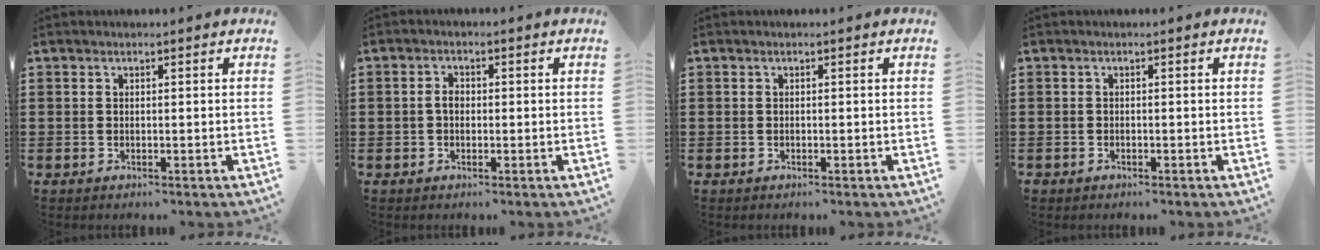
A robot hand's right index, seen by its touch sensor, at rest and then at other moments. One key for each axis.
{"total": 2.0, "fx": -0.1, "fy": 1.2, "fz": 1.5, "tx": -0.030, "ty": 0.004, "tz": -0.003}
{"total": 0.0}
{"total": 0.5, "fx": -0.4, "fy": 0.3, "fz": 0.0, "tx": -0.001, "ty": 0.001, "tz": -0.009}